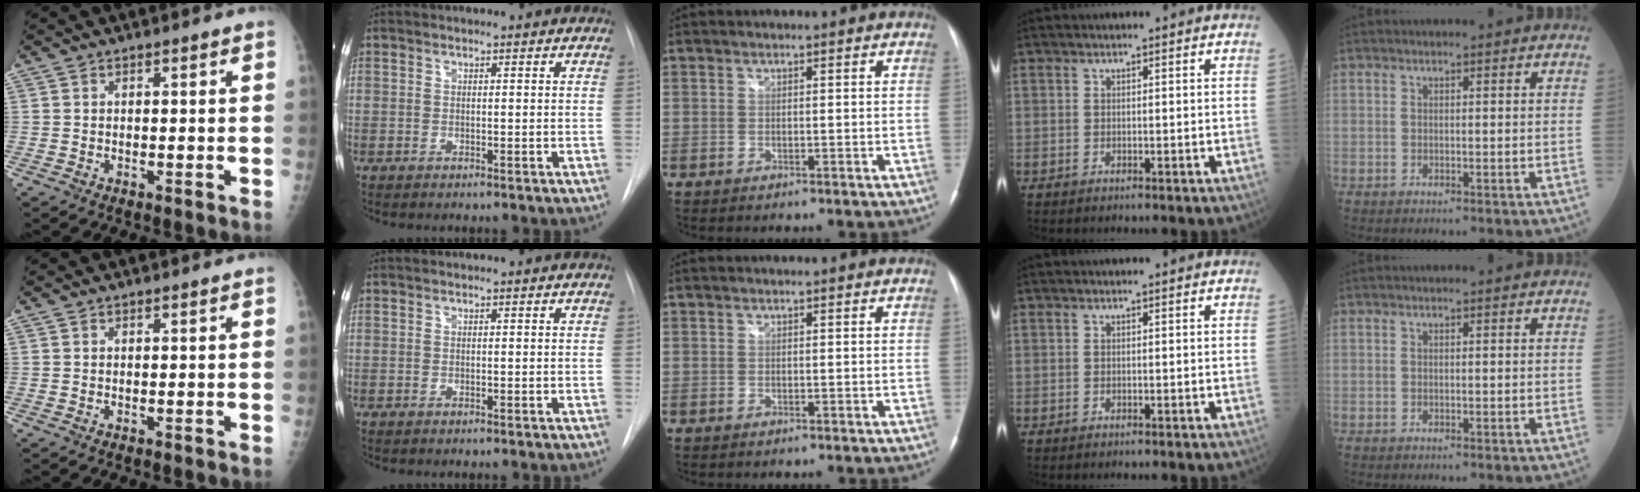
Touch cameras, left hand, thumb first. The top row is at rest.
{}